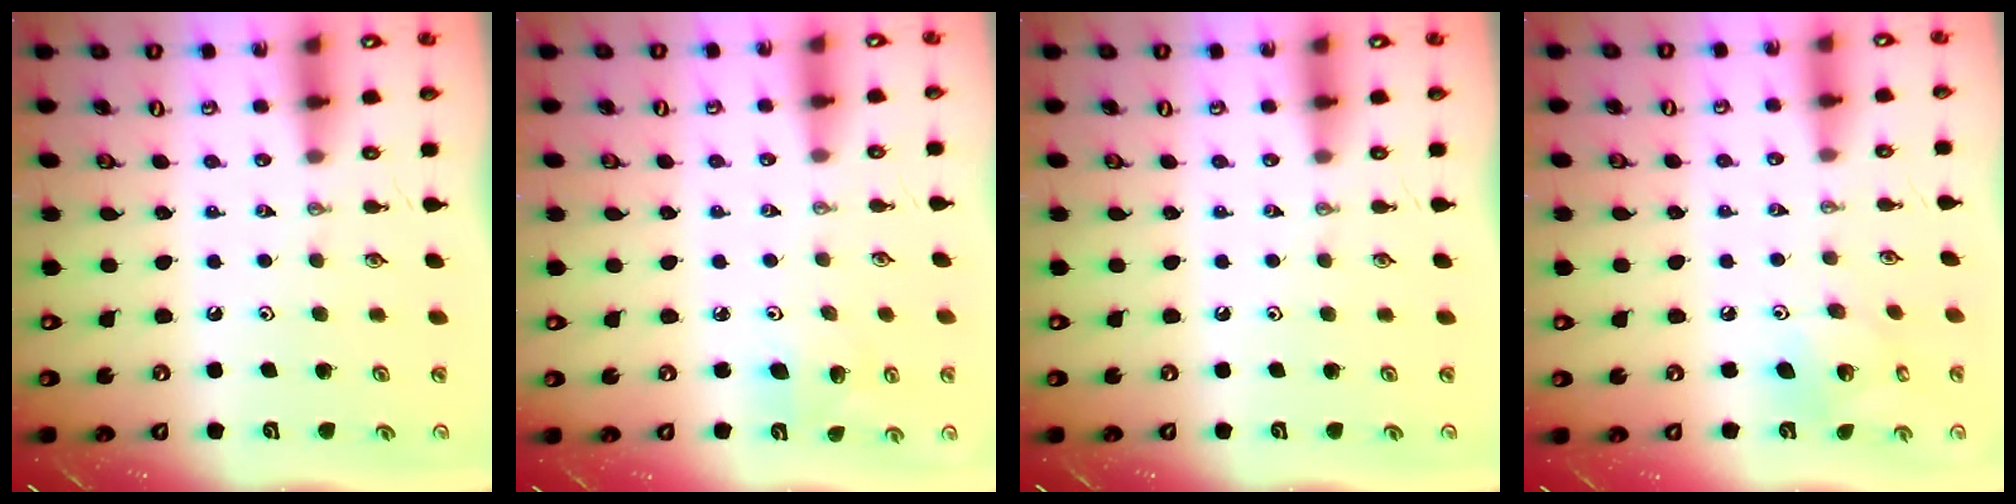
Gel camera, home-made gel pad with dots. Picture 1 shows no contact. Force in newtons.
{"total": 5.2, "press": 5.1, "slide": 1.0}
{"total": 0.0}
{"total": 8.1, "press": 8.1, "slide": 0.2}